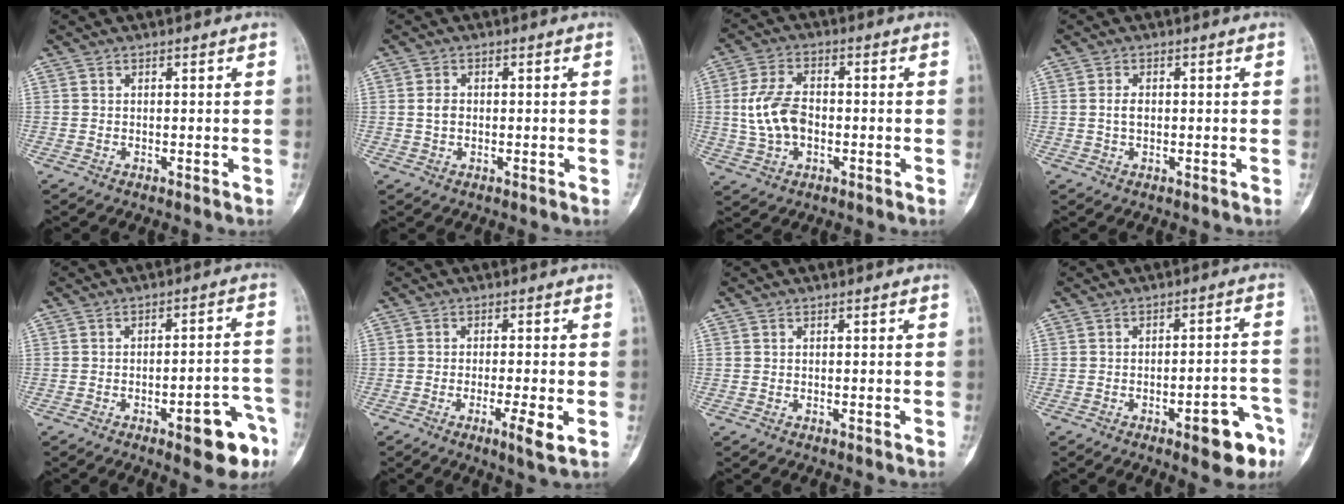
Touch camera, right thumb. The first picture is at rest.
{"total": 2.1, "force": [-0.2, 1.6, 1.4], "torque": [-0.024, 0.005, -0.006]}
{"total": 9.2, "force": [-0.9, 5.8, 7.1], "torque": [-0.136, 0.015, -0.020]}
{"total": 1.9, "force": [-0.1, 1.1, 1.5], "torque": [-0.029, 0.003, -0.005]}
{"total": 10.7, "force": [-5.4, 3.5, 8.5], "torque": [-0.080, 0.040, -0.062]}
{"total": 4.6, "force": [-1.5, 0.4, 4.3], "torque": [-0.074, -0.008, -0.028]}
{"total": 0.0}
{"total": 9.3, "force": [-4.9, 3.3, 7.2], "torque": [-0.069, 0.037, -0.056]}